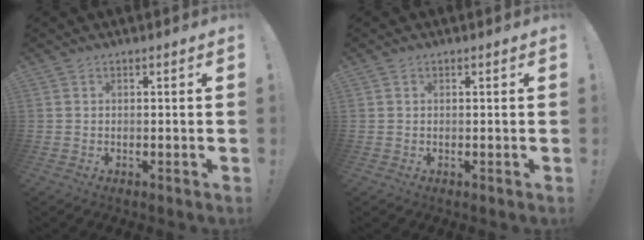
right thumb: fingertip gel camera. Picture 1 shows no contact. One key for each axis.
{"total": 0.0}